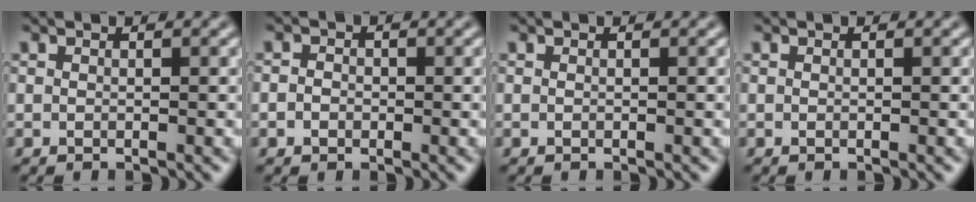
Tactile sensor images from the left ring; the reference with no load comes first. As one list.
[{"total": 1.4, "force": [-0.3, 1.2, 0.6], "torque": [0.000, 0.001, -0.014]}, {"total": 0.0}, {"total": 0.0}]